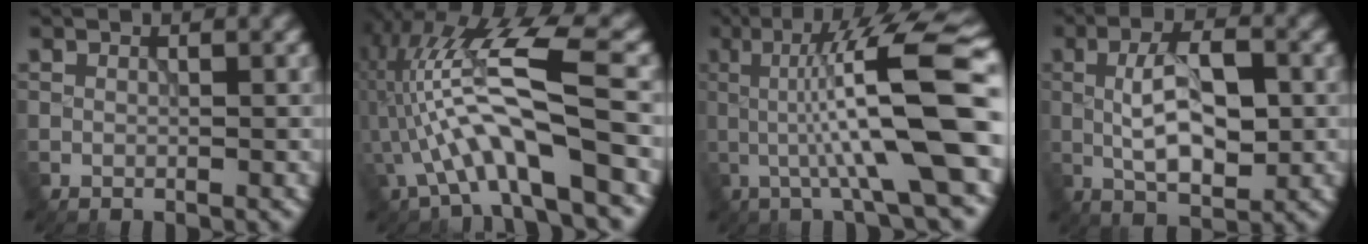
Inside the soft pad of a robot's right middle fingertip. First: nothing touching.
{"total": 10.0, "force": [-2.0, 2.1, 9.5], "torque": [-0.185, 0.025, -0.037]}
{"total": 12.7, "force": [0.0, 2.1, 12.6], "torque": [-0.178, 0.028, -0.003]}
{"total": 6.5, "force": [-0.2, 2.6, 5.9], "torque": [-0.101, 0.006, -0.007]}